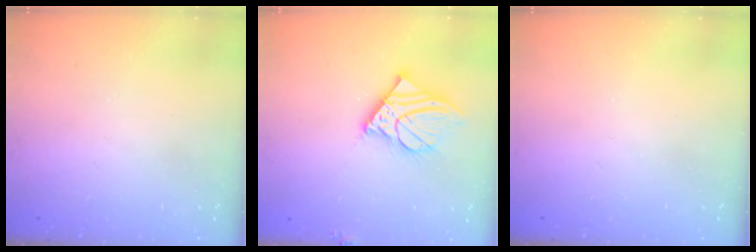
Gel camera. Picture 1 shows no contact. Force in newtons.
{"total": 12.3, "press": 12.0, "slide": 2.3}
{"total": 0.0}